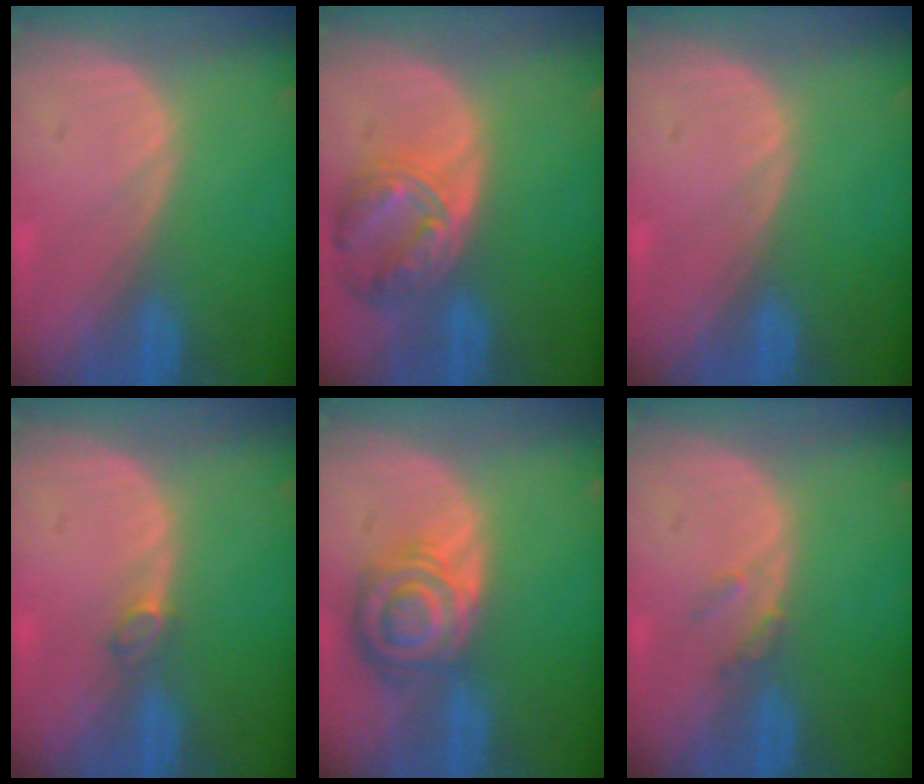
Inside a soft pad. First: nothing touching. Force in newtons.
{"total": 8.3, "press": 7.2, "slide": 4.0}
{"total": 0.0}
{"total": 1.4, "press": 1.3, "slide": 0.3}
{"total": 8.4, "press": 7.2, "slide": 4.2}
{"total": 1.6, "press": 1.6, "slide": 0.2}